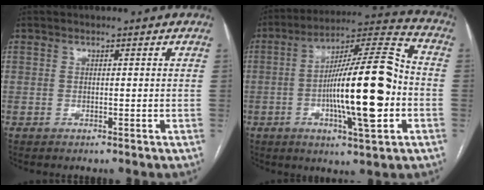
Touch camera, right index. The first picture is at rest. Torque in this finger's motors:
{"motor_torque": [2.14, 0.00, 1.05, 0.21]}